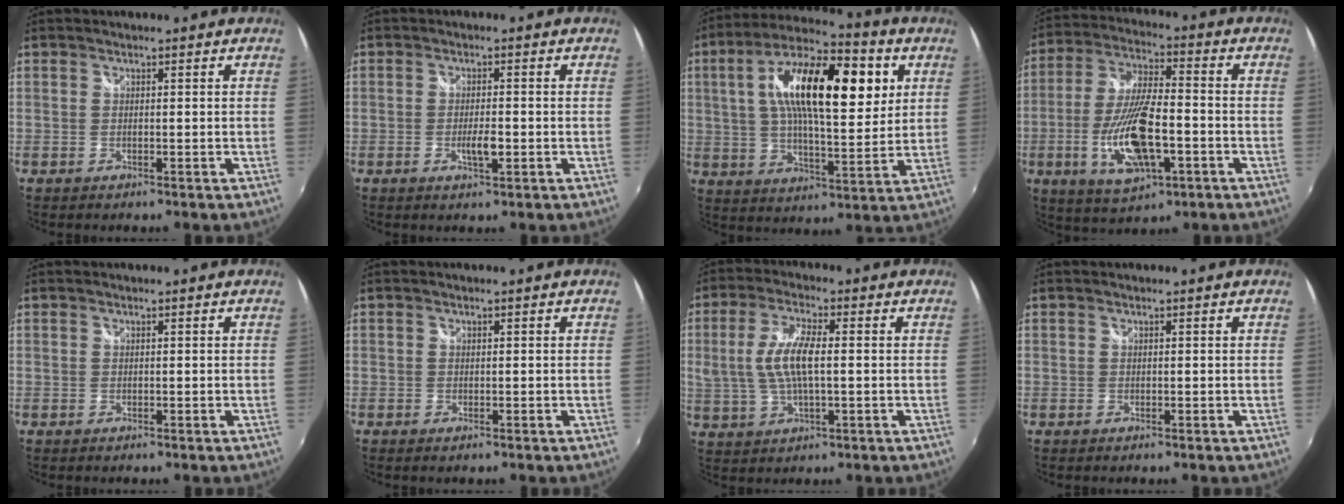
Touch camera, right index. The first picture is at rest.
{"total": 3.1, "force": [-1.0, 1.1, 2.8], "torque": [-0.051, -0.003, -0.017]}
{"total": 21.2, "force": [5.8, 7.8, 18.8], "torque": [-0.331, 0.032, 0.086]}
{"total": 15.9, "force": [-4.9, 6.0, 13.9], "torque": [-0.288, -0.012, -0.084]}
{"total": 0.0}
{"total": 0.6, "force": [-0.3, 0.4, 0.2], "torque": [-0.003, -0.004, -0.008]}
{"total": 9.1, "force": [0.3, 3.0, 8.6], "torque": [-0.174, 0.002, 0.009]}
{"total": 0.0}